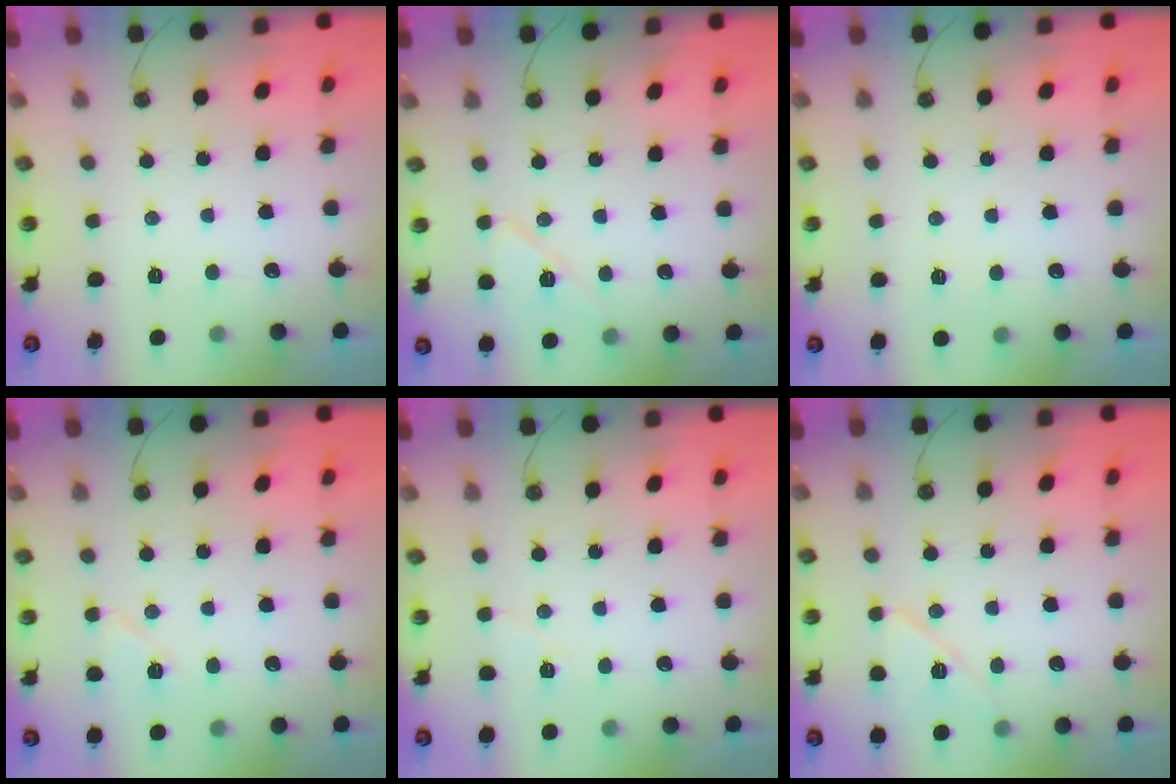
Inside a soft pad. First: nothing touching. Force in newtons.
{"total": 9.2, "press": 9.2, "slide": 0.9}
{"total": 3.4, "press": 2.9, "slide": 1.8}
{"total": 6.4, "press": 6.4, "slide": 0.5}
{"total": 5.2, "press": 4.6, "slide": 2.4}
{"total": 9.9, "press": 9.9, "slide": 0.9}